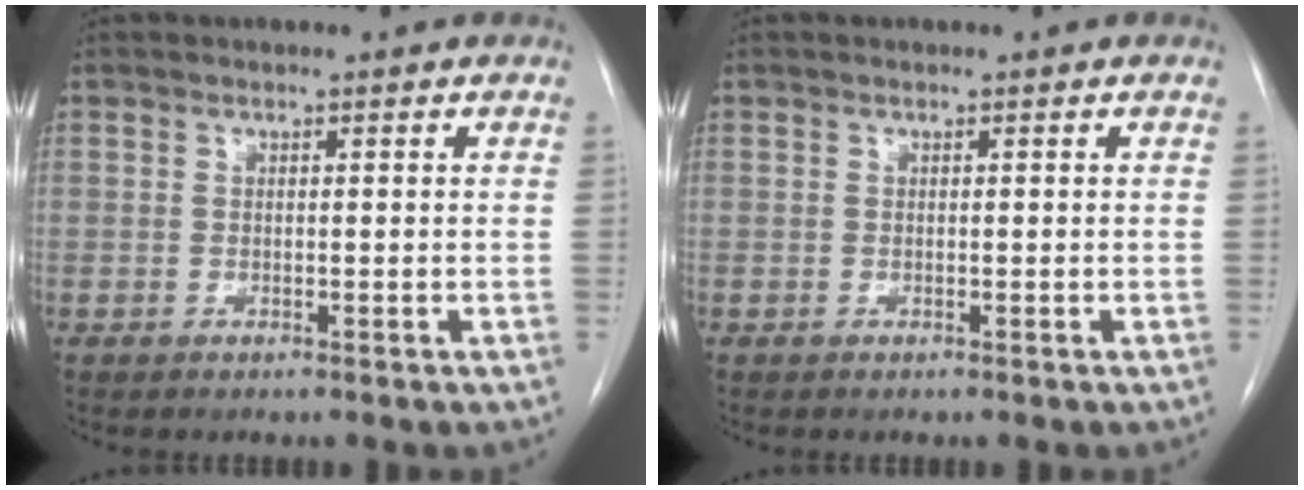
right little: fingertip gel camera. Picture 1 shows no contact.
{"total": 0.0}